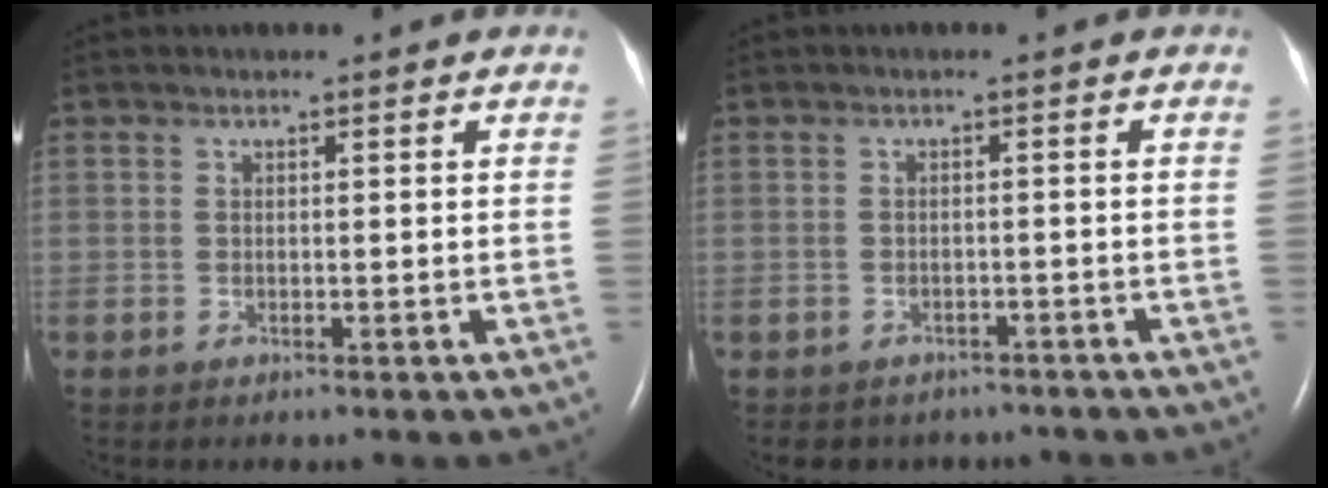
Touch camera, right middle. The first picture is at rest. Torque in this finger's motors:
{"motor_torque": [0.41, -0.40, 0.02, 0.02]}